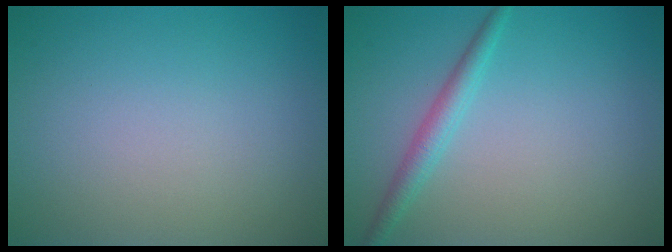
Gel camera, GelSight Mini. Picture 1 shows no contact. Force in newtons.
{"total": 2.1, "press": 2.1, "slide": 0.1}